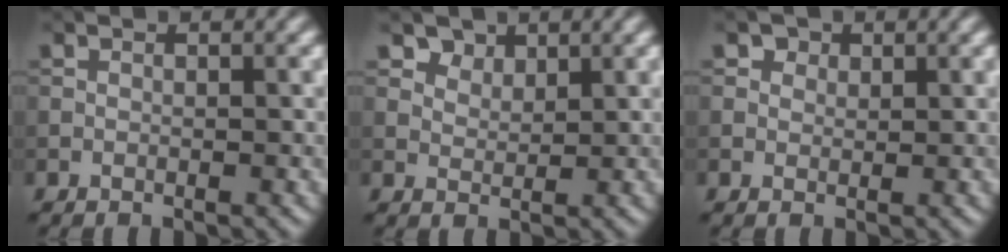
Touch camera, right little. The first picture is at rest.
{"total": 2.3, "force": [1.8, 1.3, 0.6], "torque": [-0.021, -0.018, 0.045]}
{"total": 1.9, "force": [1.2, 1.3, 0.6], "torque": [-0.011, -0.008, 0.016]}